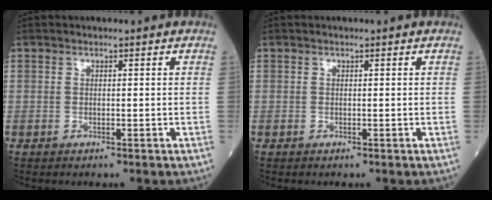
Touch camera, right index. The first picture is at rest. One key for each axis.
{"total": 0.0}